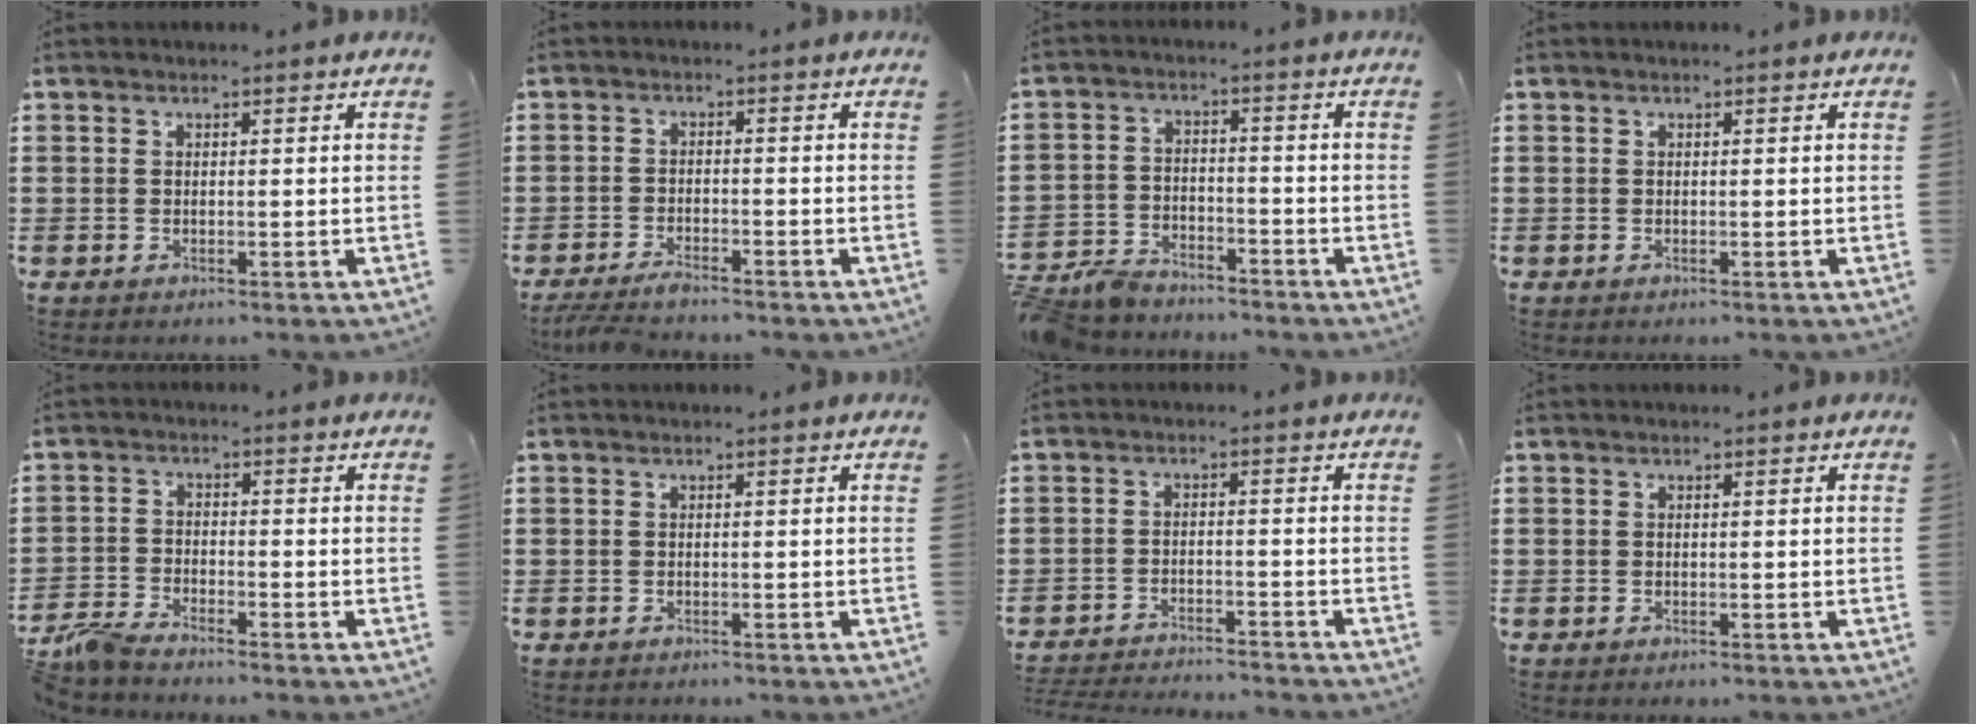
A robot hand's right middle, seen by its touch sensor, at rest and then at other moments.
{"total": 2.9, "force": [-2.6, 0.1, 1.1], "torque": [-0.037, -0.005, -0.056]}
{"total": 5.4, "force": [-5.2, 1.0, 0.9], "torque": [-0.037, 0.002, -0.109]}
{"total": 0.0}
{"total": 3.8, "force": [-3.5, 0.3, 1.3], "torque": [-0.053, -0.008, -0.078]}
{"total": 0.0}
{"total": 3.1, "force": [-3.1, -0.1, 0.2], "torque": [-0.007, -0.001, -0.067]}
{"total": 0.0}